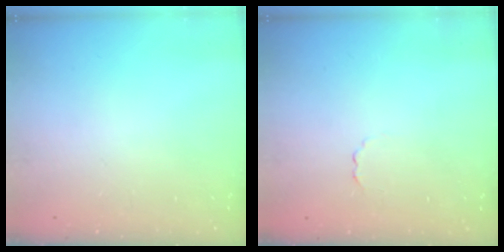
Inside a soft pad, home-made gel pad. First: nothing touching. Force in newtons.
{"total": 1.4, "press": 1.3, "slide": 0.4}